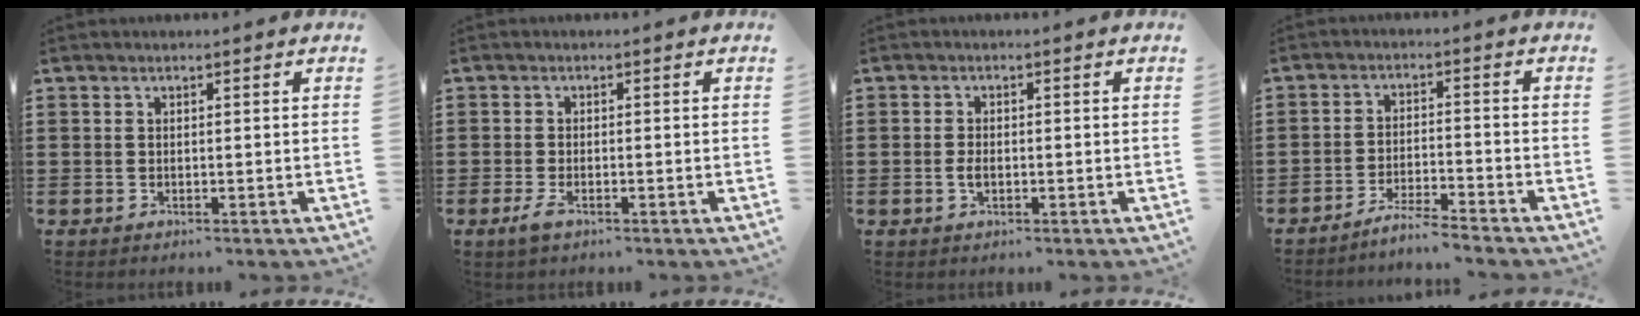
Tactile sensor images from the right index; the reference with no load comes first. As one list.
[{"total": 1.8, "force": [-0.9, 0.6, 1.5], "torque": [-0.040, -0.007, -0.021]}, {"total": 1.7, "force": [-0.3, 1.0, 1.4], "torque": [-0.034, -0.002, -0.008]}, {"total": 4.0, "force": [-3.9, -0.5, 0.9], "torque": [-0.025, -0.004, -0.081]}]